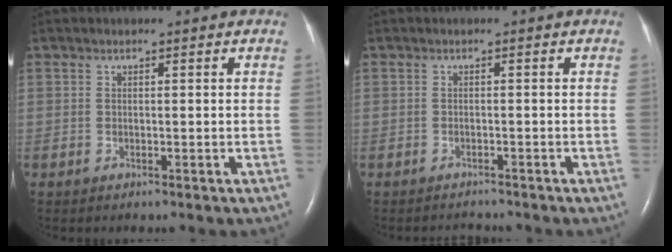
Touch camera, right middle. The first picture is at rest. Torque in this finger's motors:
{"motor_torque": [-1.37, 0.14, -0.26, -0.05]}